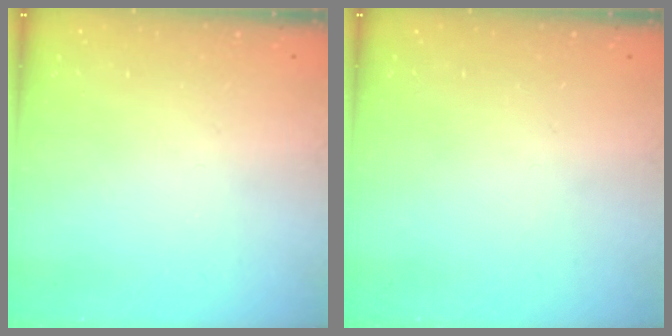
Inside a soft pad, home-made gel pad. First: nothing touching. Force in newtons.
{"total": 0.0}